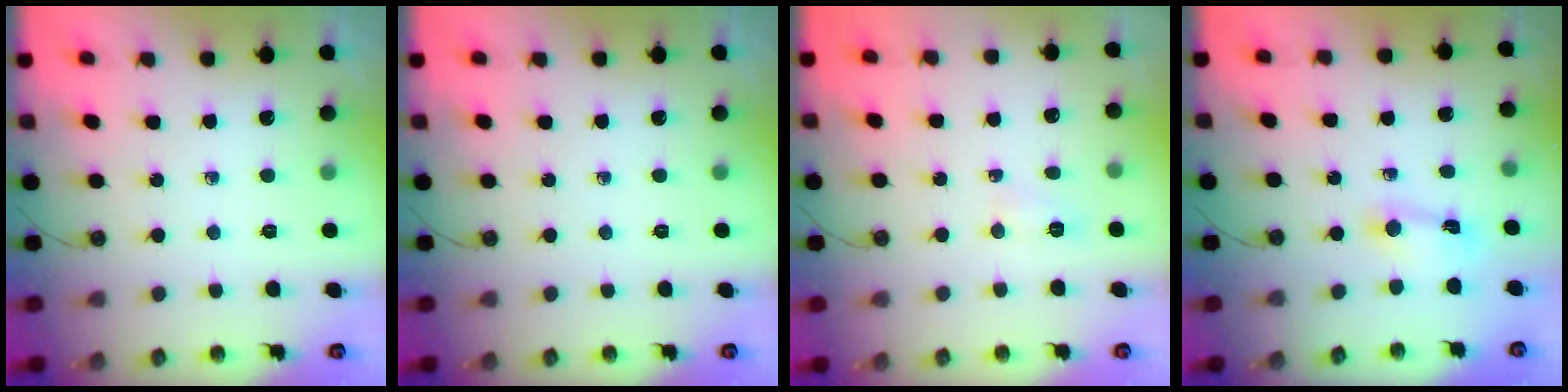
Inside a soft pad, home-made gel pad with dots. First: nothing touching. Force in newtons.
{"total": 0.0}
{"total": 9.1, "press": 5.0, "slide": 7.5}
{"total": 2.4, "press": 2.4, "slide": 0.3}